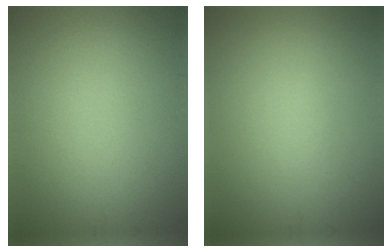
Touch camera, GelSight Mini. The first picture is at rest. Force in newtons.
{"total": 0.5, "press": 0.5, "slide": 0.1}